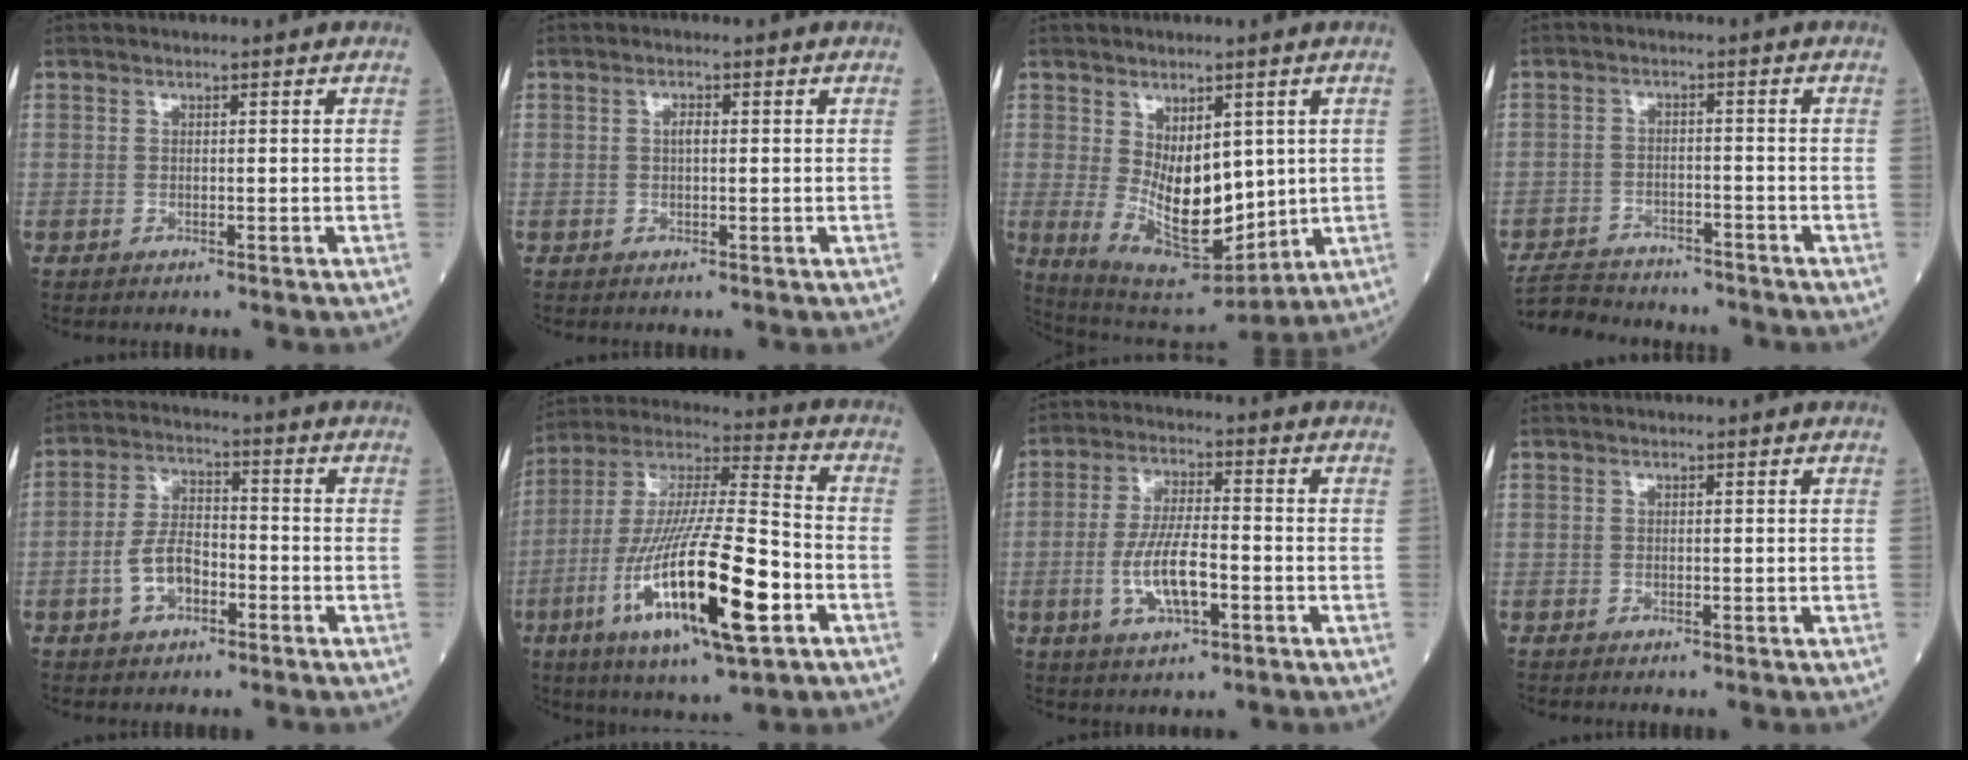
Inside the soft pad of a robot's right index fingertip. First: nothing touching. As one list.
[{"total": 1.3, "force": [0.2, 0.5, 1.2], "torque": [-0.022, 0.002, 0.003]}, {"total": 11.7, "force": [0.6, 5.6, 10.2], "torque": [-0.175, -0.018, 0.032]}, {"total": 9.6, "force": [-9.0, 2.5, 2.3], "torque": [-0.046, 0.002, -0.136]}, {"total": 7.2, "force": [-2.8, 4.0, 5.3], "torque": [-0.118, 0.012, -0.053]}, {"total": 22.4, "force": [-7.6, 3.6, 20.7], "torque": [-0.406, -0.029, -0.131]}, {"total": 8.3, "force": [-2.3, 2.4, 7.6], "torque": [-0.158, -0.001, -0.039]}, {"total": 0.0}]